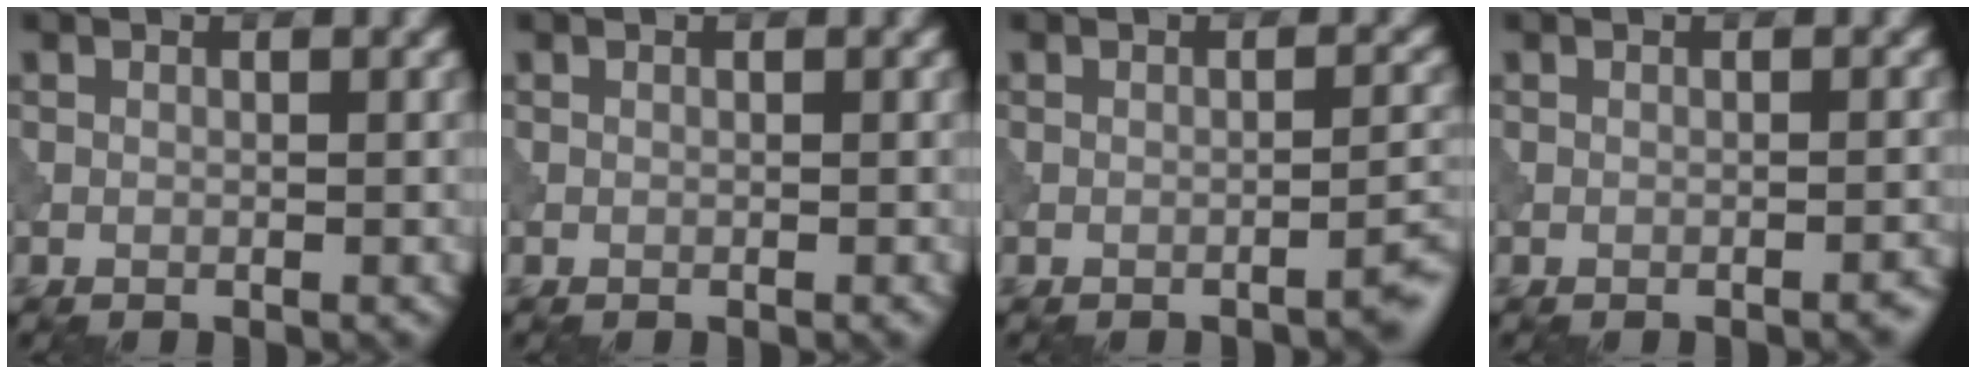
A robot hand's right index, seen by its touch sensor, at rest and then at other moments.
{"total": 0.0}
{"total": 2.0, "force": [-1.4, 0.3, 1.4], "torque": [-0.015, 0.011, -0.026]}
{"total": 0.8, "force": [-0.6, 0.2, 0.4], "torque": [-0.007, 0.002, -0.010]}